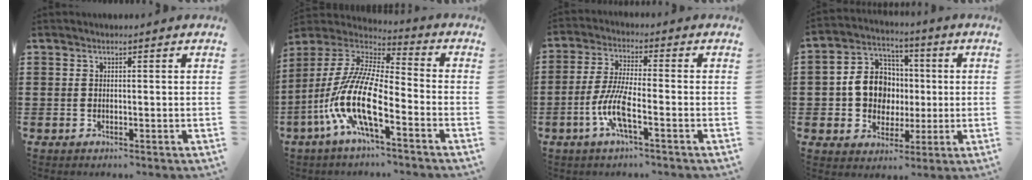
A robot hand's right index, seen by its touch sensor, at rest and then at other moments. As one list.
[{"total": 12.8, "force": [-6.2, 3.4, 10.6], "torque": [-0.261, -0.018, -0.134]}, {"total": 7.5, "force": [-3.2, 1.4, 6.6], "torque": [-0.157, -0.015, -0.069]}, {"total": 8.4, "force": [0.0, 7.5, 3.8], "torque": [-0.104, 0.018, -0.002]}]